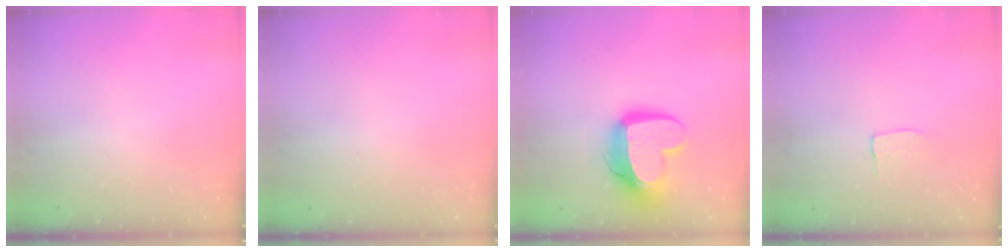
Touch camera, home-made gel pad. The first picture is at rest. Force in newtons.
{"total": 0.0}
{"total": 15.3, "press": 15.3, "slide": 1.4}
{"total": 3.4, "press": 3.4, "slide": 0.2}